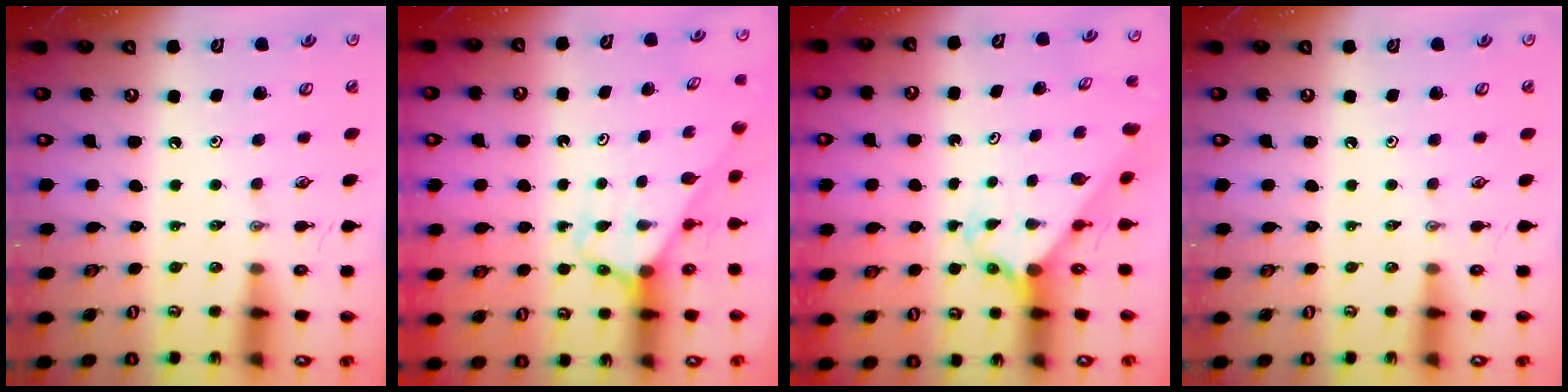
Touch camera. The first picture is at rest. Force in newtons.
{"total": 3.0, "press": 3.0, "slide": 0.2}
{"total": 2.3, "press": 2.3, "slide": 0.2}
{"total": 0.0}